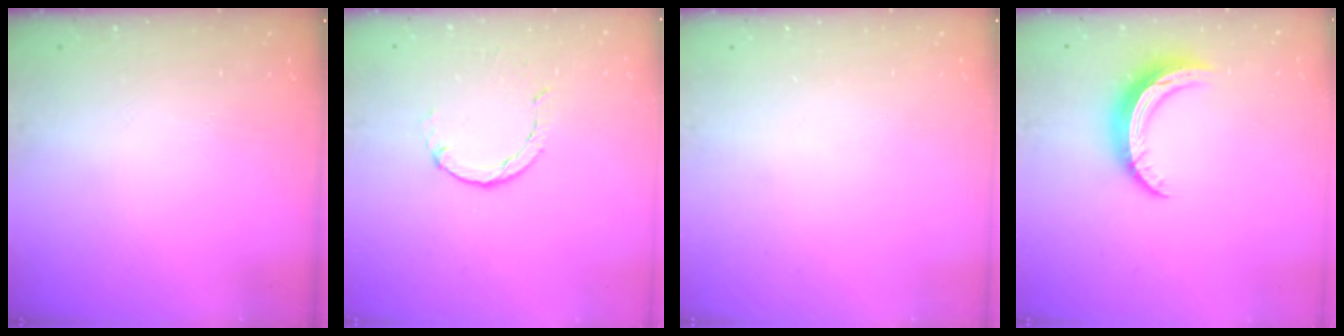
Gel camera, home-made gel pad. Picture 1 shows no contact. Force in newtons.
{"total": 2.0, "press": 2.0, "slide": 0.2}
{"total": 0.0}
{"total": 9.9, "press": 9.9, "slide": 0.5}